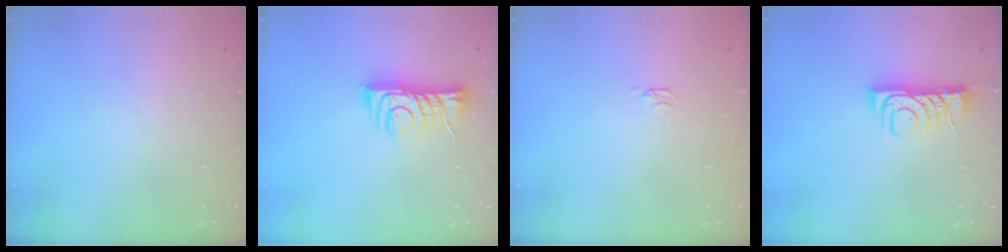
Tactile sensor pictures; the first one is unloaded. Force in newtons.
{"total": 9.6, "press": 9.6, "slide": 0.5}
{"total": 1.6, "press": 1.6, "slide": 0.4}
{"total": 7.4, "press": 7.4, "slide": 0.1}